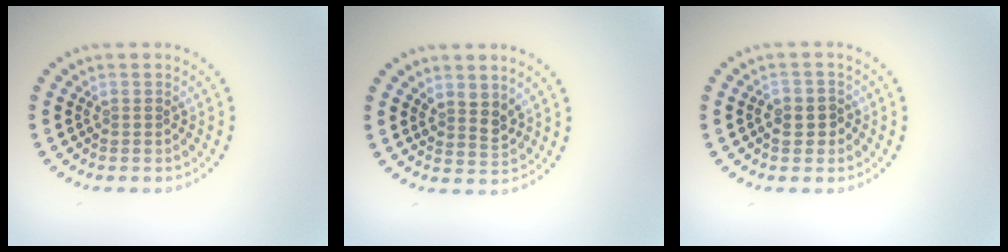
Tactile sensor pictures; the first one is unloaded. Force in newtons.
{"total": 1.7, "press": 1.5, "slide": 0.9}
{"total": 2.3, "press": 2.1, "slide": 0.8}